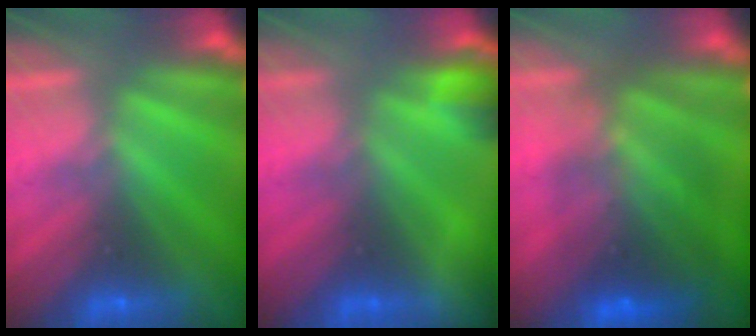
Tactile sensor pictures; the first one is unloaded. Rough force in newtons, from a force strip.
{"total": 4.9}
{"total": 6.9}